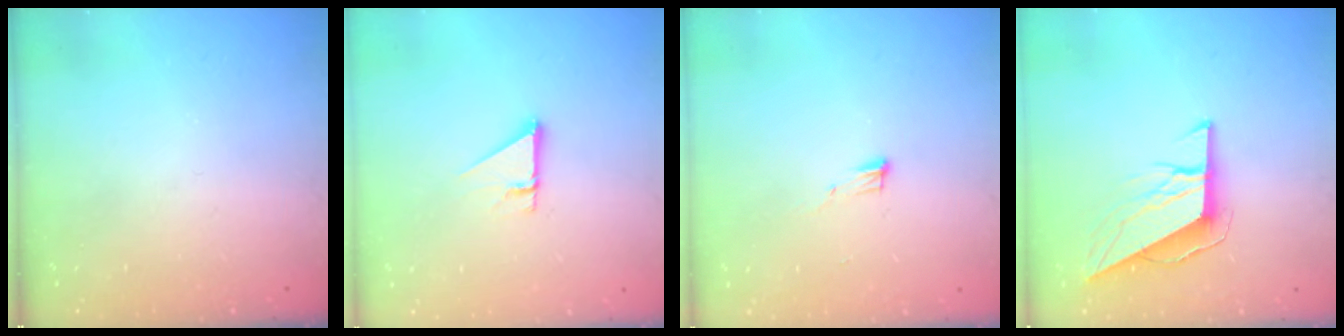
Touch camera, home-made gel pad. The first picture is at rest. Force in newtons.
{"total": 2.7, "press": 2.7, "slide": 0.2}
{"total": 5.1, "press": 4.9, "slide": 1.1}
{"total": 9.5, "press": 9.3, "slide": 1.9}